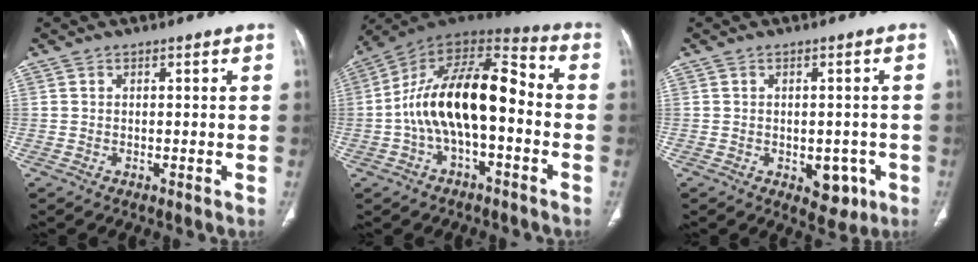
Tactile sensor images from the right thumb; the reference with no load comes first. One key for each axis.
{"total": 19.1, "fx": -2.5, "fy": 9.2, "fz": 16.6, "tx": -0.275, "ty": 0.058, "tz": -0.047}
{"total": 5.5, "fx": -1.8, "fy": 3.6, "fz": 3.7, "tx": -0.019, "ty": 0.005, "tz": -0.013}